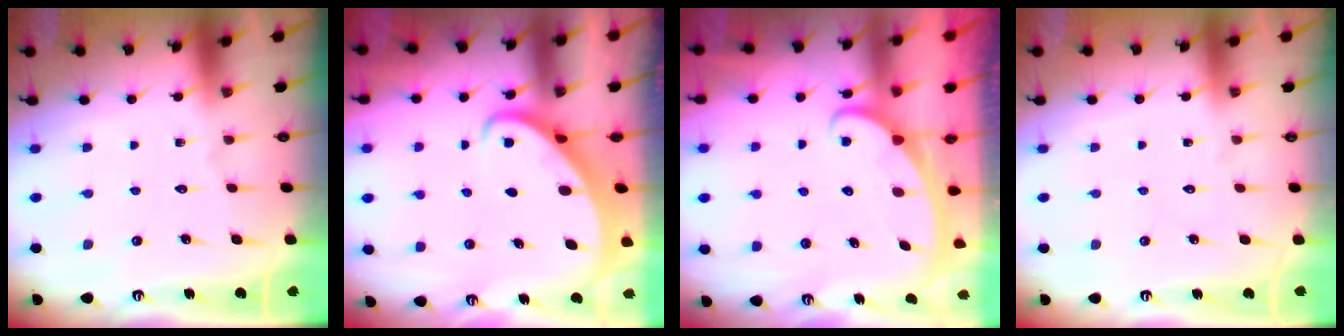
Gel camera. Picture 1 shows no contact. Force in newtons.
{"total": 3.0, "press": 3.0, "slide": 0.3}
{"total": 2.4, "press": 2.3, "slide": 0.4}
{"total": 0.0}